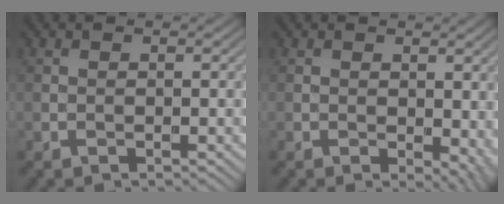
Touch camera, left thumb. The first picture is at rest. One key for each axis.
{"total": 3.7, "fx": -0.1, "fy": 2.3, "fz": 2.9, "tx": -0.029, "ty": -0.008, "tz": 0.003}